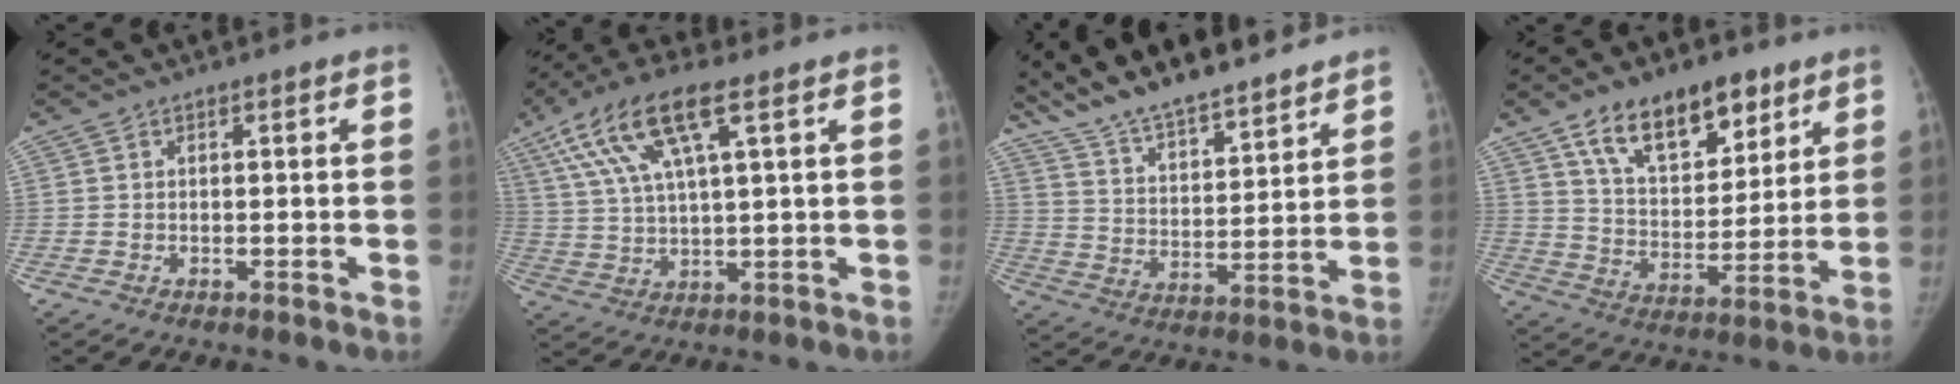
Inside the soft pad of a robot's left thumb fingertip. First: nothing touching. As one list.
[{"total": 14.3, "force": [6.6, 4.2, 12.0], "torque": [-0.252, 0.004, 0.125]}, {"total": 18.5, "force": [15.9, 4.3, 8.4], "torque": [-0.113, -0.059, 0.276]}, {"total": 16.7, "force": [10.1, 8.8, 10.0], "torque": [-0.113, -0.046, 0.175]}]